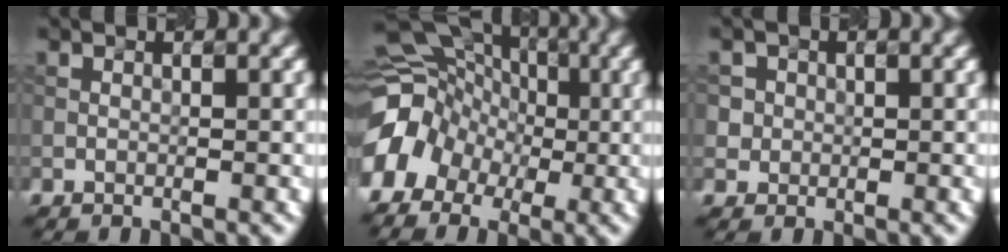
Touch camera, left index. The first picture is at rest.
{"total": 12.5, "force": [-3.6, 10.9, 5.0], "torque": [-0.101, -0.004, -0.080]}
{"total": 2.2, "force": [0.5, 2.1, 0.5], "torque": [-0.005, -0.003, 0.025]}